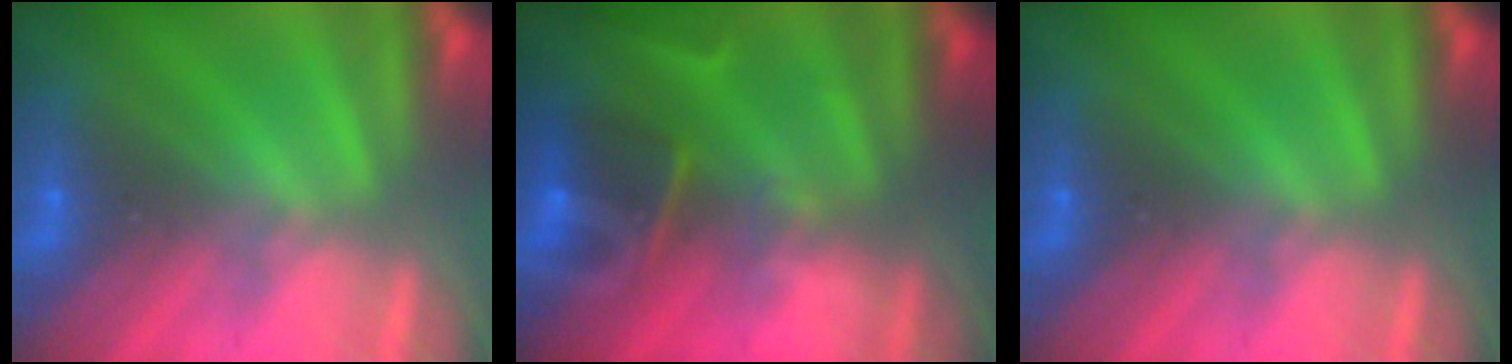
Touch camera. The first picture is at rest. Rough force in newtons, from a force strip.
{"total": 8.7}
{"total": 0.0}